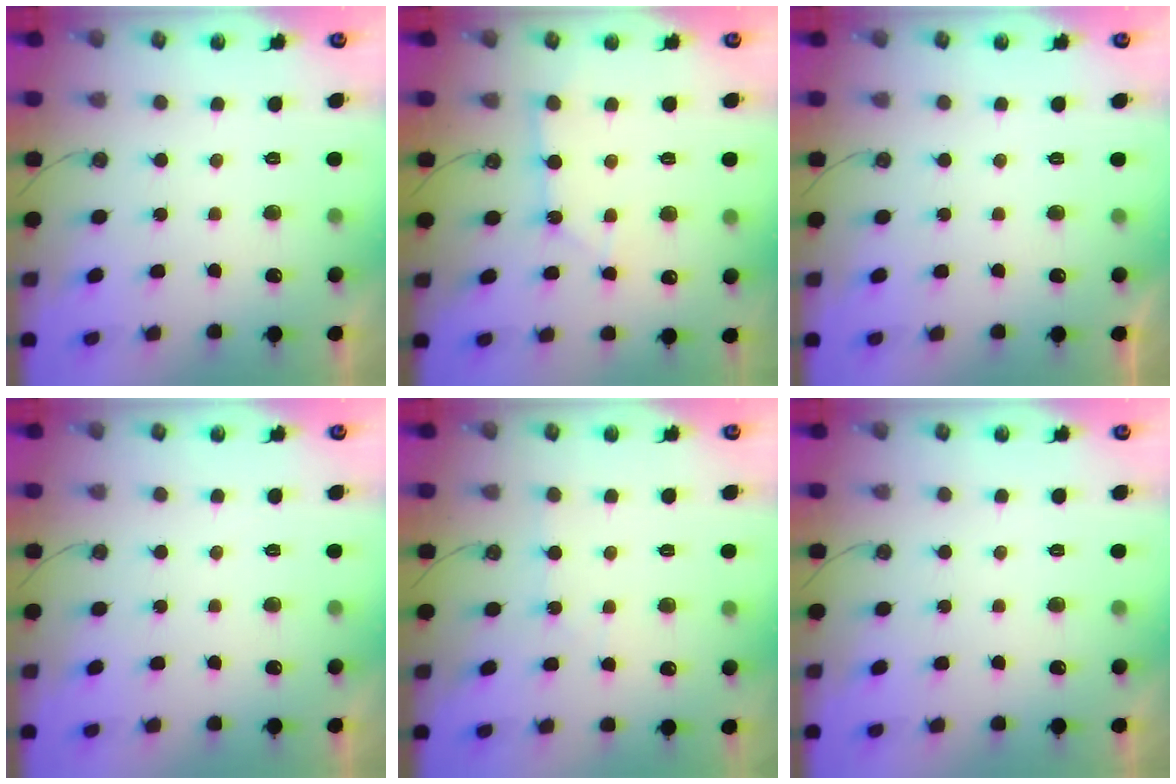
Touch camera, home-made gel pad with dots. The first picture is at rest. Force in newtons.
{"total": 2.6, "press": 2.6, "slide": 0.3}
{"total": 0.0}
{"total": 0.0}
{"total": 2.1, "press": 2.0, "slide": 0.3}
{"total": 0.0}